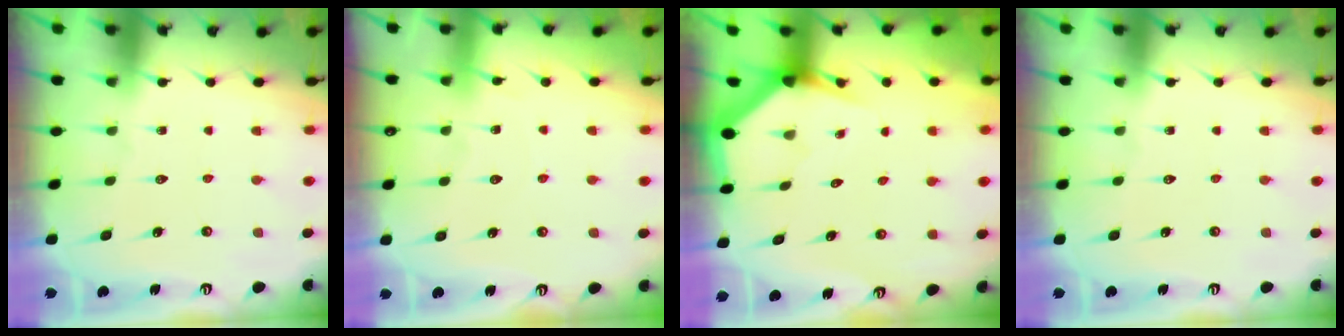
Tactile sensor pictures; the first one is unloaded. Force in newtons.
{"total": 2.8, "press": 2.8, "slide": 0.4}
{"total": 3.1, "press": 3.1, "slide": 0.1}
{"total": 0.0}